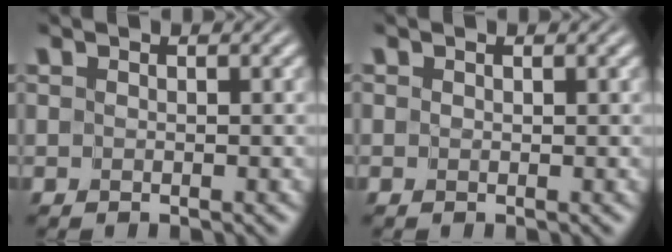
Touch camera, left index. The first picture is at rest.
{"total": 0.0}